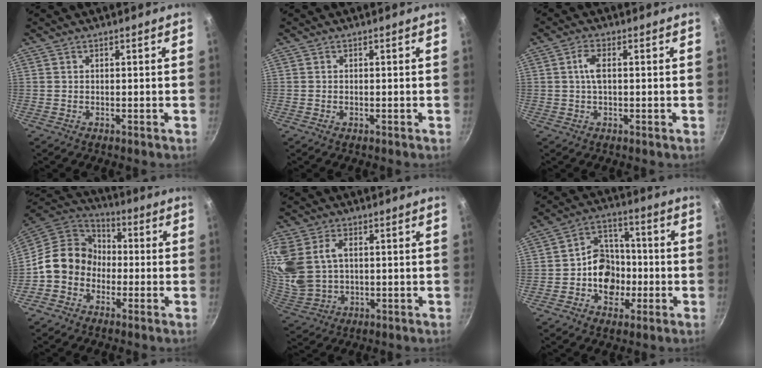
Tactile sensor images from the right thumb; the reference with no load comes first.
{"total": 0.0}
{"total": 3.5, "force": [0.2, 1.4, 3.2], "torque": [-0.069, 0.007, 0.001]}
{"total": 12.1, "force": [-2.1, 10.5, 5.7], "torque": [-0.058, 0.041, -0.059]}
{"total": 16.1, "force": [3.6, 11.7, 10.5], "torque": [-0.250, 0.012, 0.085]}
{"total": 11.4, "force": [-2.3, 9.3, 6.2], "torque": [-0.057, 0.029, -0.050]}